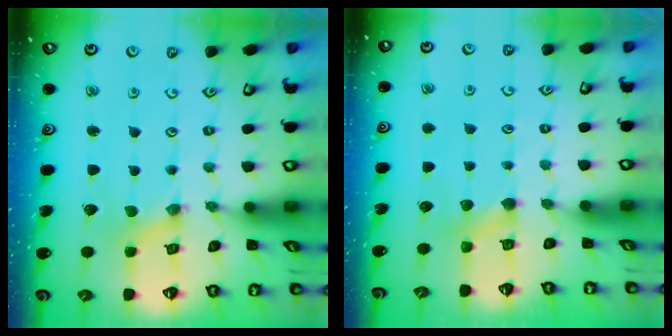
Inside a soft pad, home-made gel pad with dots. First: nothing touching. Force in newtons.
{"total": 3.6, "press": 3.5, "slide": 0.6}